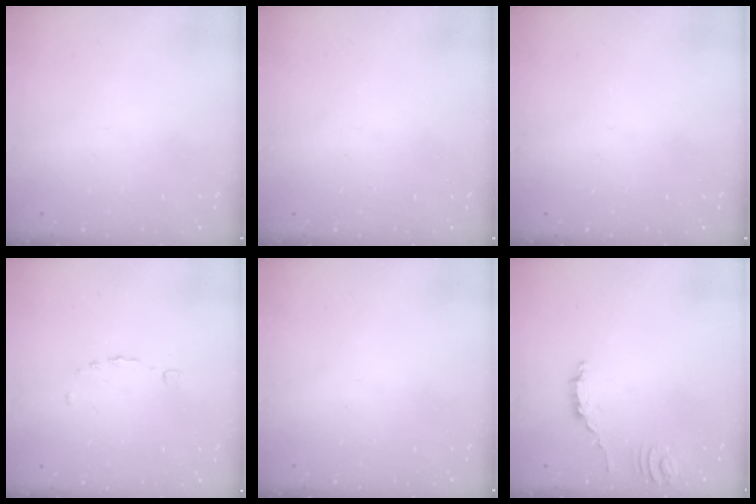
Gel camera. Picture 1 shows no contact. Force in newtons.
{"total": 0.0}
{"total": 0.0}
{"total": 1.1, "press": 0.8, "slide": 0.7}
{"total": 0.0}
{"total": 5.3, "press": 5.3, "slide": 0.3}